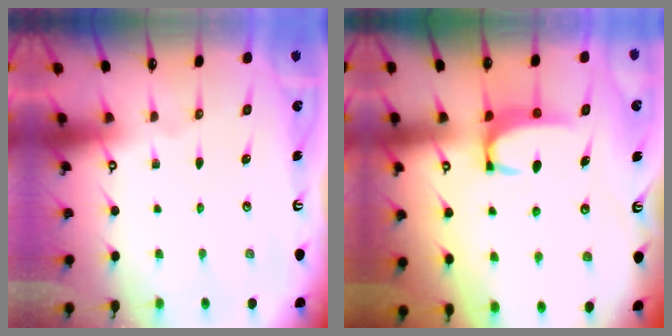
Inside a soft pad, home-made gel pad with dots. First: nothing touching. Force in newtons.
{"total": 3.0, "press": 3.0, "slide": 0.5}